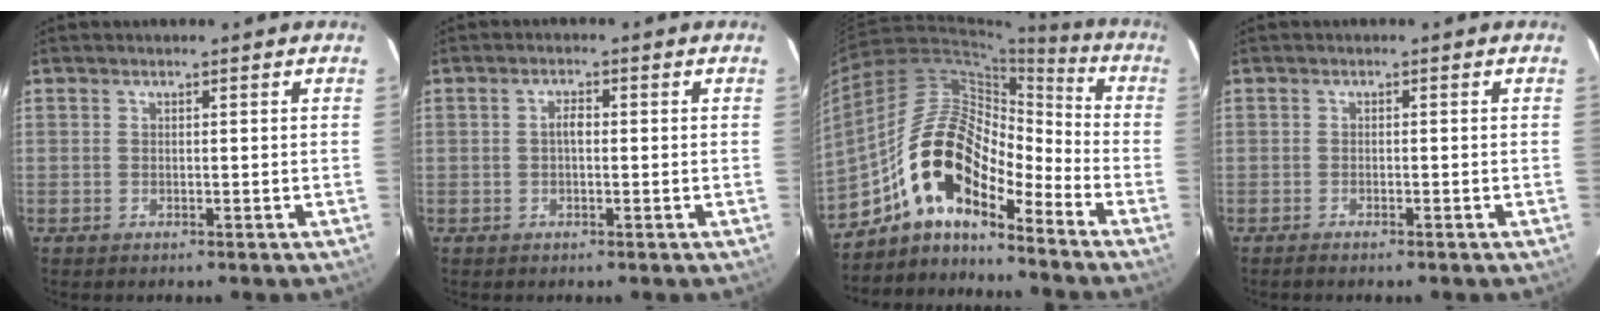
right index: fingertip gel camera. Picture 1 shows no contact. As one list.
[{"total": 1.8, "force": [-0.1, 0.9, 1.6], "torque": [-0.029, 0.008, -0.004]}, {"total": 15.3, "force": [-10.4, 5.8, 9.6], "torque": [-0.165, 0.013, -0.210]}, {"total": 1.4, "force": [-1.2, 0.2, 0.7], "torque": [-0.020, -0.001, -0.024]}]